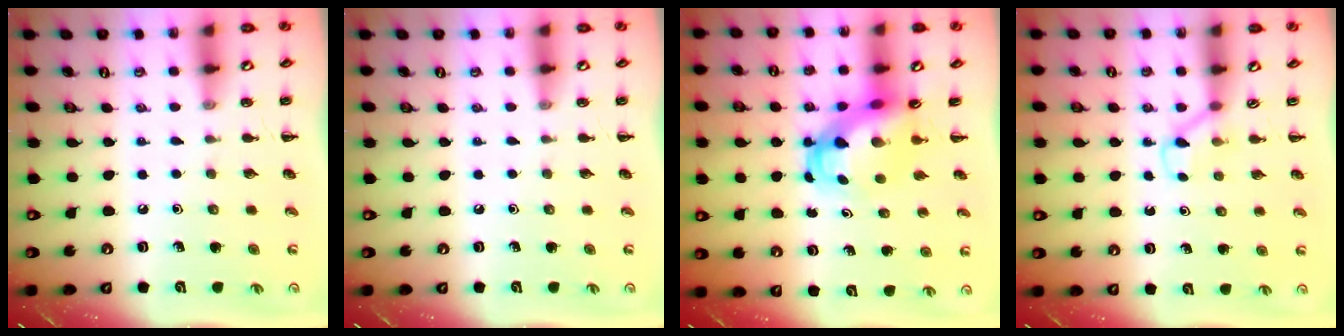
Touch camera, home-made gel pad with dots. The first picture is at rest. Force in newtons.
{"total": 0.0}
{"total": 5.1, "press": 4.9, "slide": 1.4}
{"total": 2.5, "press": 2.3, "slide": 0.9}